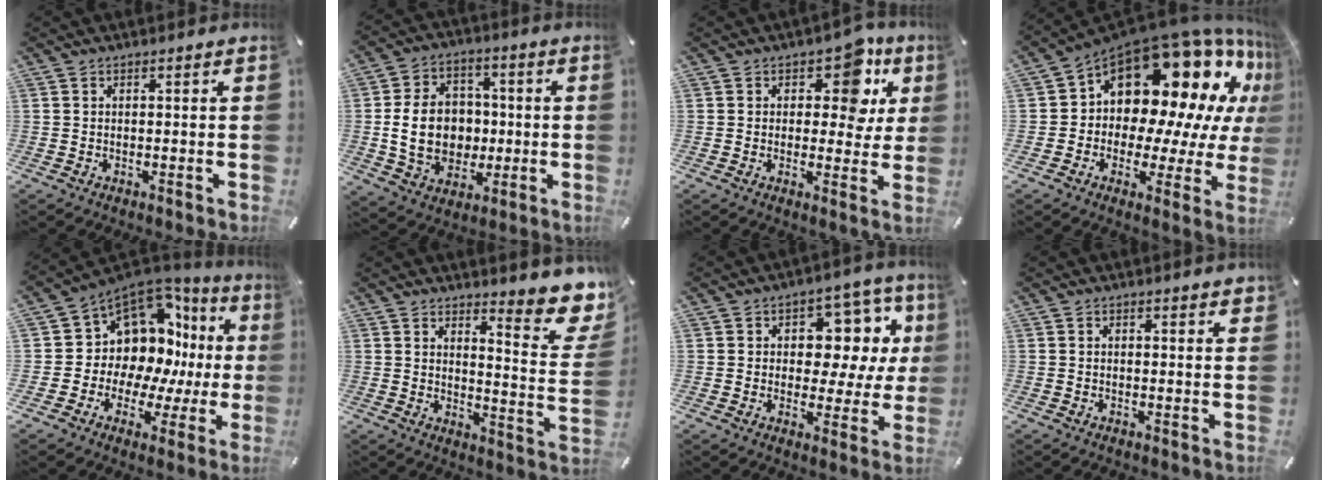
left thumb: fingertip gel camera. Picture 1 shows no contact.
{"total": 14.6, "force": [-0.9, 11.7, 8.6], "torque": [-0.177, 0.014, -0.011]}
{"total": 11.4, "force": [4.7, 6.9, 7.7], "torque": [-0.083, -0.024, 0.075]}
{"total": 19.9, "force": [10.4, 12.1, 11.8], "torque": [-0.177, -0.103, 0.183]}
{"total": 11.2, "force": [4.9, 9.5, 3.4], "torque": [-0.049, -0.085, 0.098]}
{"total": 11.0, "force": [8.7, 3.4, 5.8], "torque": [-0.057, -0.085, 0.150]}
{"total": 11.5, "force": [4.1, 8.1, 7.1], "torque": [-0.075, -0.037, 0.068]}
{"total": 0.9, "force": [0.7, 0.2, 0.6], "torque": [-0.003, -0.004, 0.011]}